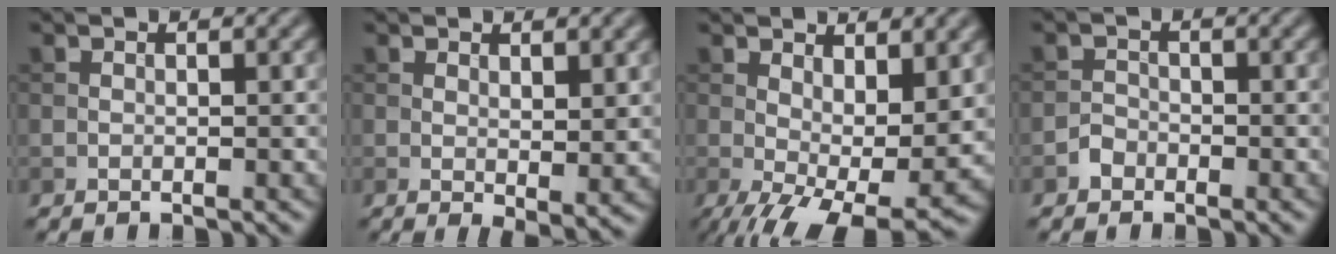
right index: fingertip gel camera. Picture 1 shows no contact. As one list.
[{"total": 2.5, "force": [0.8, 0.6, 2.2], "torque": [-0.034, -0.010, 0.020]}, {"total": 9.5, "force": [-1.1, 4.1, 8.5], "torque": [-0.146, -0.021, -0.003]}, {"total": 1.2, "force": [-0.8, 0.9, 0.2], "torque": [0.002, 0.005, -0.015]}]